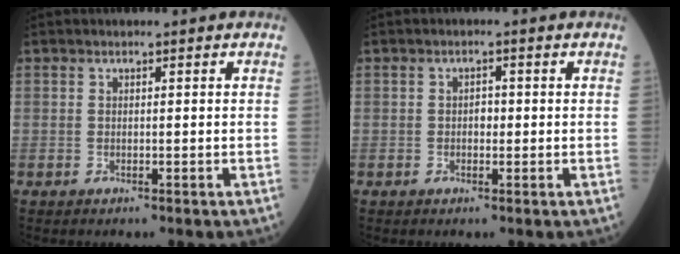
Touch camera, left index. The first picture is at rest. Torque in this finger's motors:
{"motor_torque": [0.05, 0.21, -0.01, 0.00]}